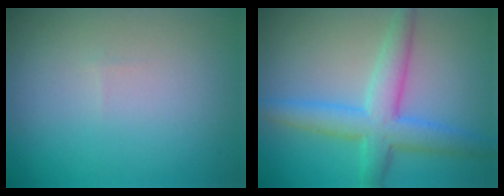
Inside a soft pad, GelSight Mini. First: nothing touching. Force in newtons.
{"total": 5.3, "press": 5.3, "slide": 0.0}